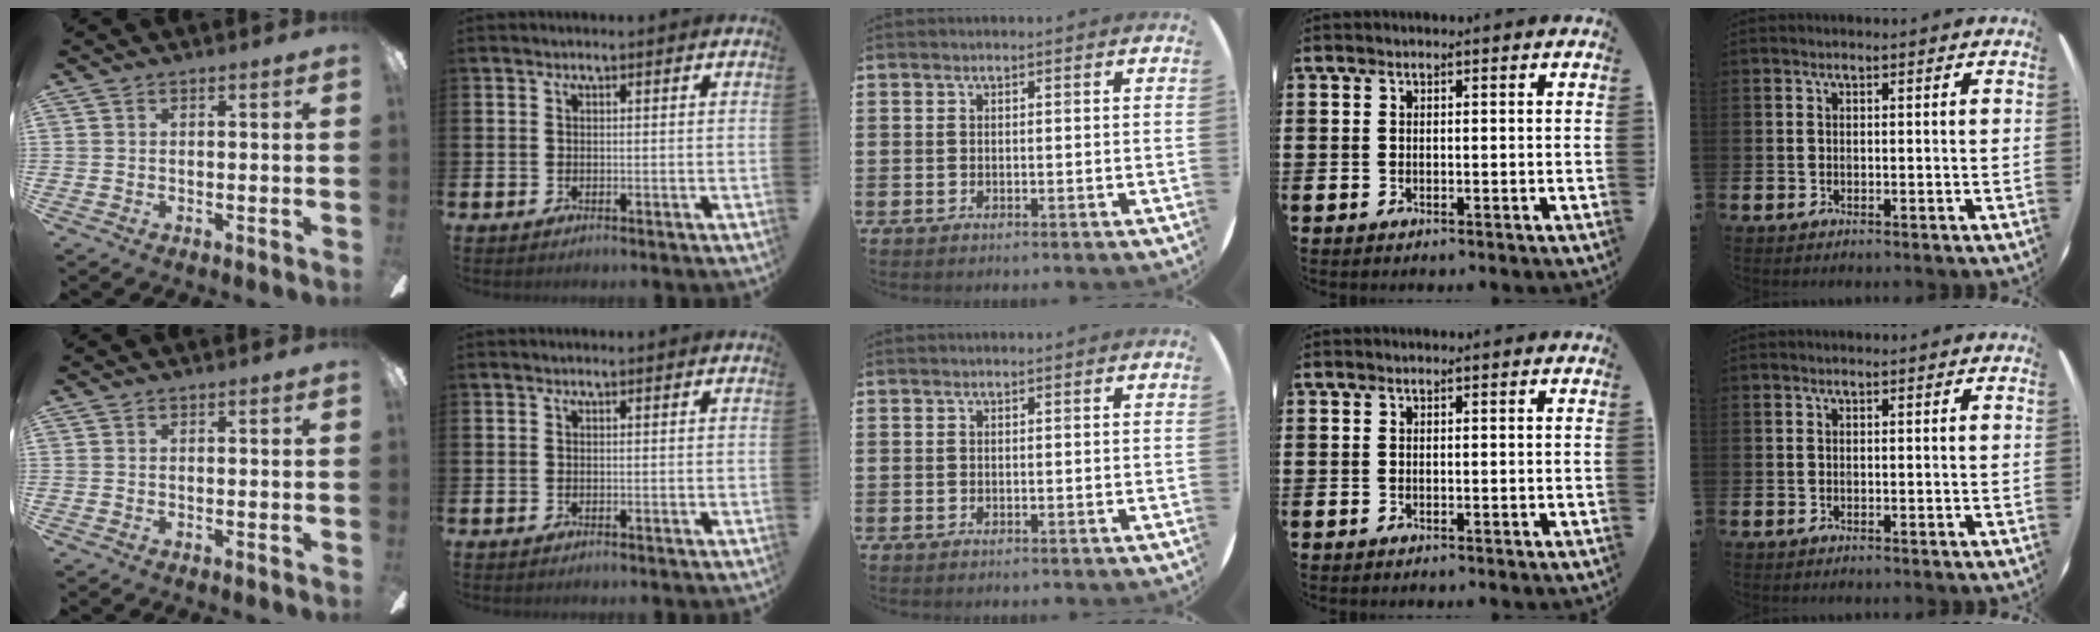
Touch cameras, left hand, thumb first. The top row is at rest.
{}